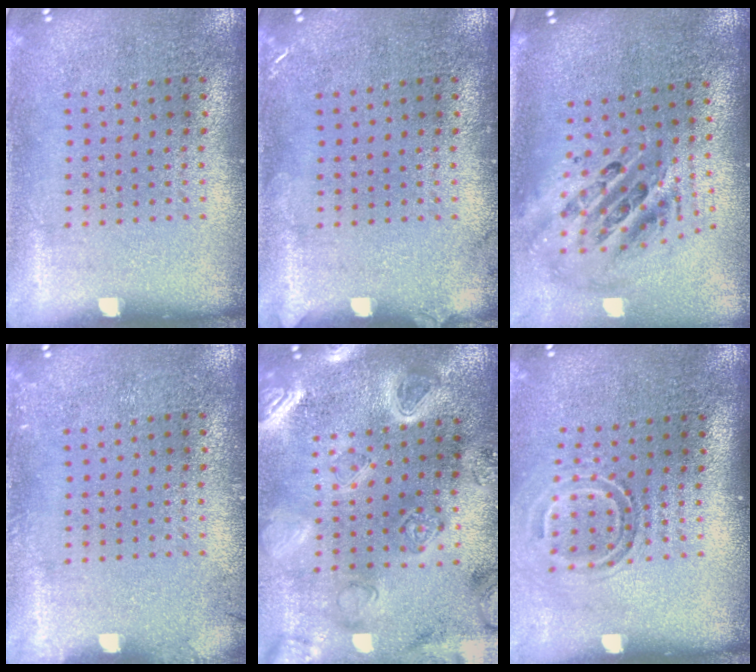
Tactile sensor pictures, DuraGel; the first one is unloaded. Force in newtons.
{"total": 0.8, "press": 0.8, "slide": 0.1}
{"total": 2.5, "press": 1.8, "slide": 1.8}
{"total": 1.0, "press": 1.0, "slide": 0.1}
{"total": 4.0, "press": 3.7, "slide": 1.7}
{"total": 1.7, "press": 1.1, "slide": 1.3}